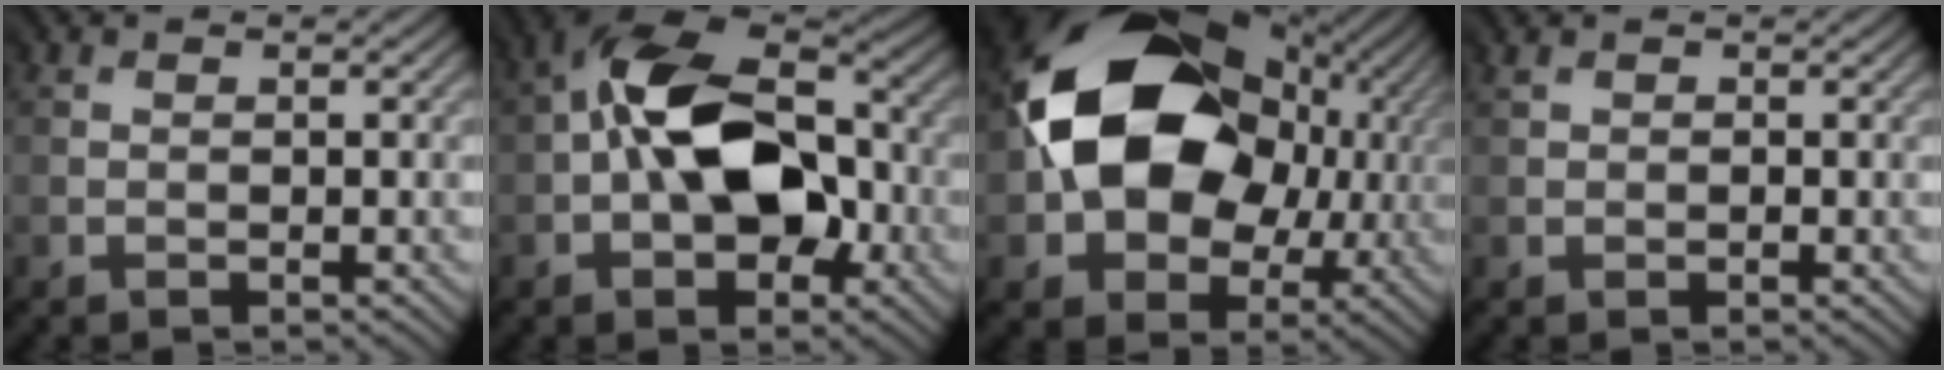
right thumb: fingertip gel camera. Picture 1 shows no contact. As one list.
[{"total": 13.0, "force": [-1.0, 7.8, 10.4], "torque": [-0.173, 0.020, -0.031]}, {"total": 18.0, "force": [2.4, 14.2, 10.7], "torque": [-0.198, -0.020, 0.058]}, {"total": 1.2, "force": [0.8, 0.8, 0.4], "torque": [-0.007, 0.001, 0.013]}]